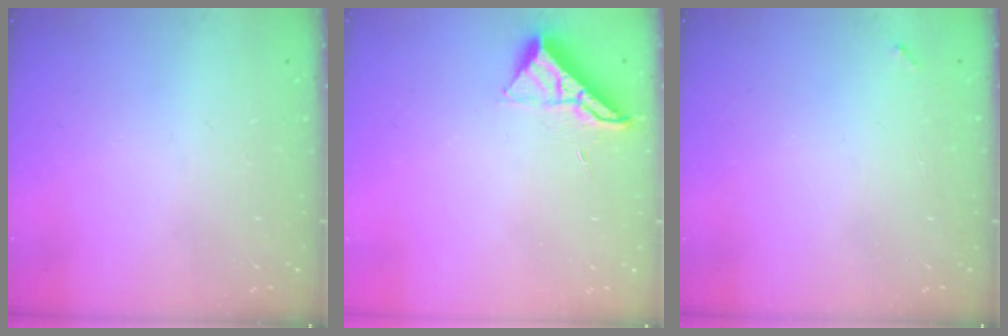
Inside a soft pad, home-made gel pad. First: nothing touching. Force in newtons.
{"total": 7.3, "press": 7.2, "slide": 0.5}
{"total": 3.9, "press": 3.9, "slide": 0.3}